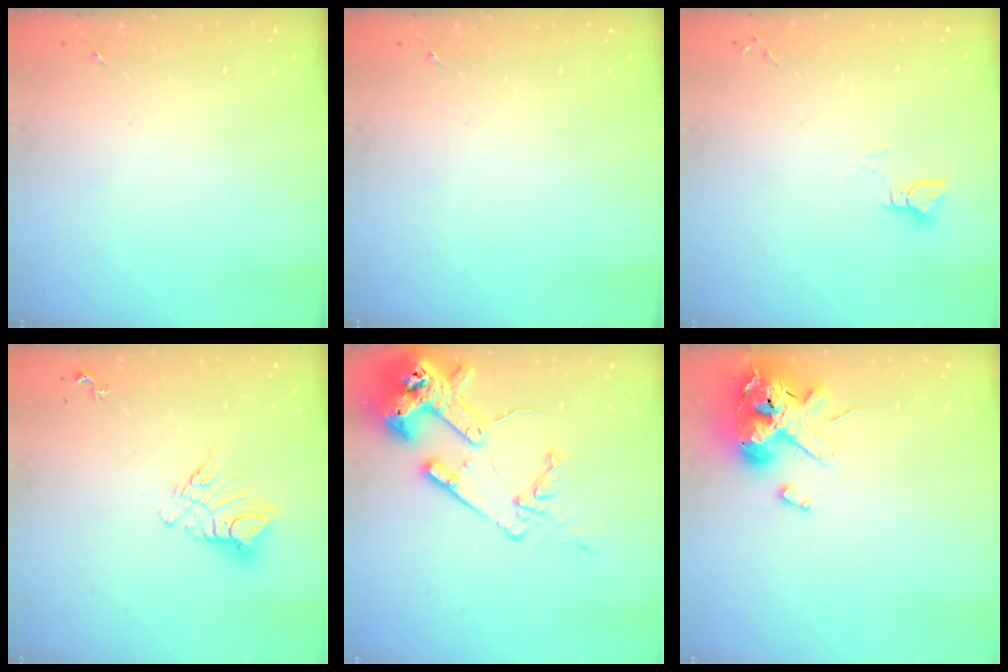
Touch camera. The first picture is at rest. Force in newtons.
{"total": 0.0}
{"total": 2.9, "press": 2.9, "slide": 0.3}
{"total": 9.8, "press": 9.7, "slide": 0.8}
{"total": 16.9, "press": 16.8, "slide": 1.8}
{"total": 14.4, "press": 14.3, "slide": 2.2}